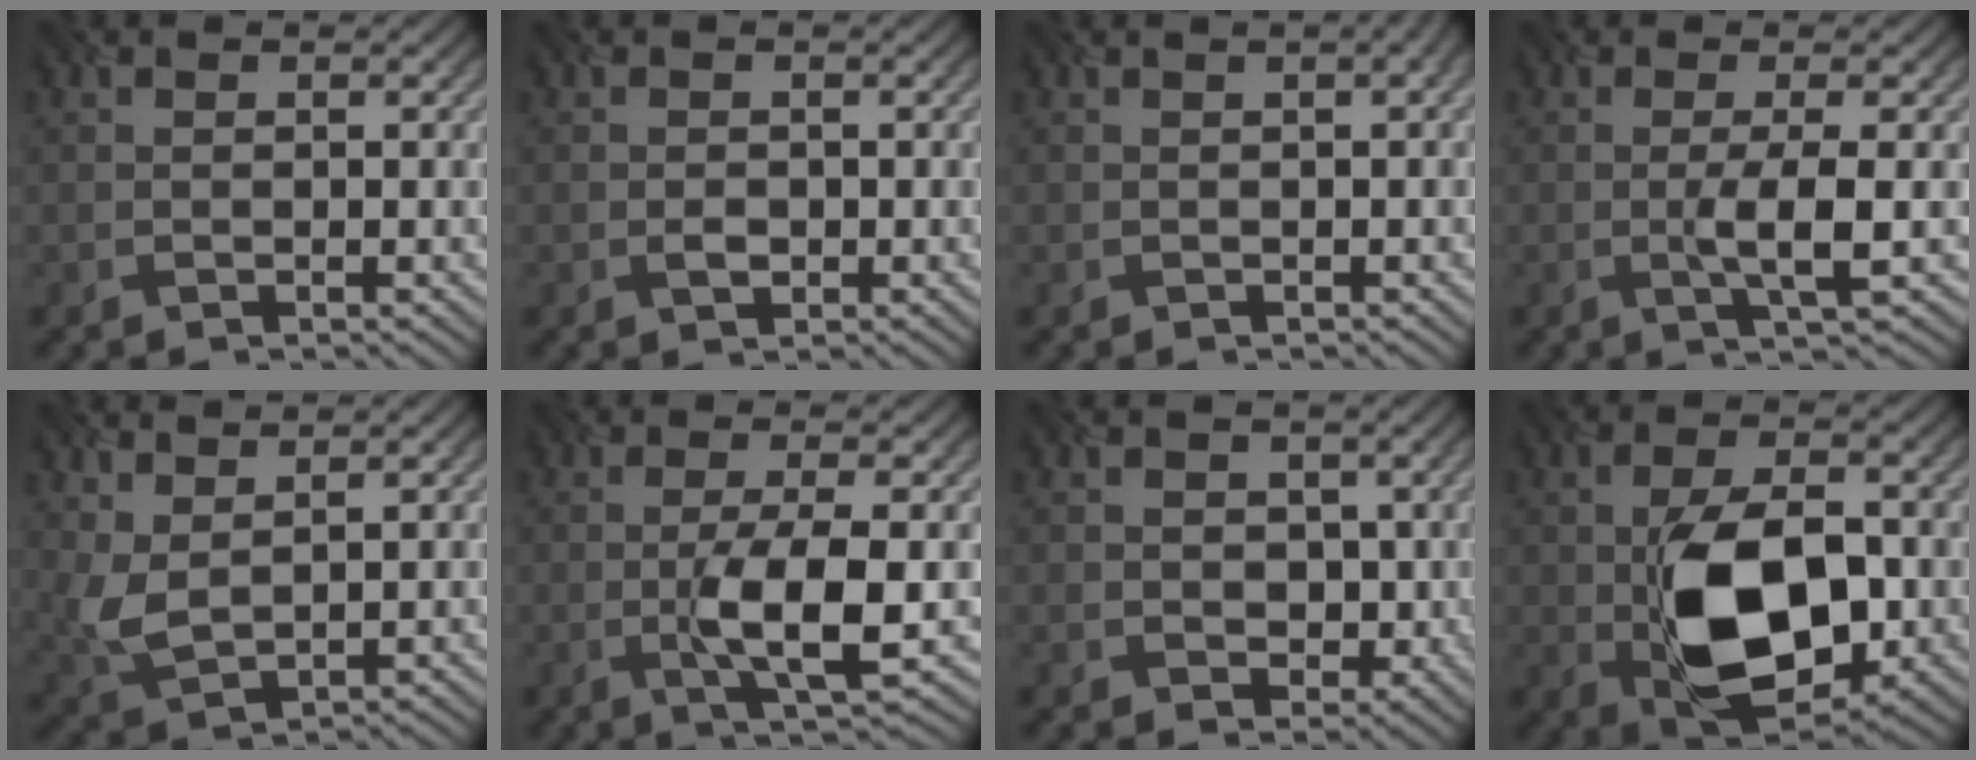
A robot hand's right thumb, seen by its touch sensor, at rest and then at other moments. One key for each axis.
{"total": 1.2, "fx": -0.7, "fy": 0.9, "fz": 0.3, "tx": -0.012, "ty": -0.002, "tz": -0.006}
{"total": 3.5, "fx": 1.0, "fy": 1.6, "fz": 2.9, "tx": -0.018, "ty": 0.025, "tz": -0.011}
{"total": 3.7, "fx": -0.8, "fy": 0.5, "fz": 3.6, "tx": -0.068, "ty": 0.003, "tz": -0.016}
{"total": 3.7, "fx": 1.7, "fy": 1.9, "fz": 2.7, "tx": -0.088, "ty": 0.000, "tz": 0.042}
{"total": 6.0, "fx": -1.4, "fy": 1.4, "fz": 5.7, "tx": -0.110, "ty": 0.002, "tz": -0.022}
{"total": 3.0, "fx": -0.4, "fy": 2.8, "fz": 1.0, "tx": -0.015, "ty": -0.006, "tz": 0.002}
{"total": 12.2, "fx": -2.3, "fy": 7.2, "fz": 9.6, "tx": -0.184, "ty": -0.014, "tz": -0.032}